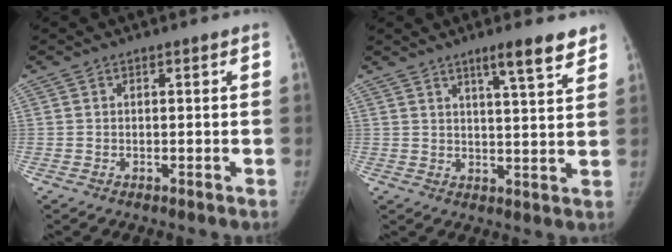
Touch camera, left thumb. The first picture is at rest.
{"total": 7.5, "force": [5.3, 0.9, 5.2], "torque": [-0.067, -0.034, 0.076]}